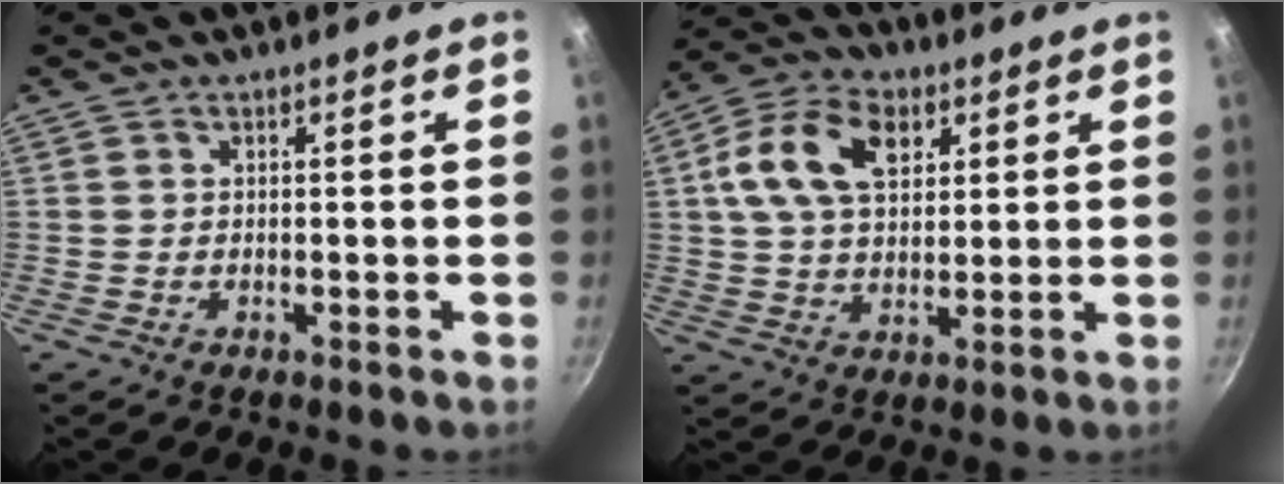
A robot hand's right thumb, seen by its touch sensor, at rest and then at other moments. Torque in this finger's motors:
{"motor_torque": [-0.69, 0.84, 0.61, -0.24, 0.29]}